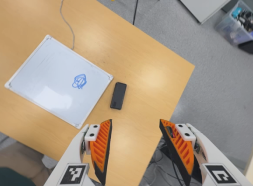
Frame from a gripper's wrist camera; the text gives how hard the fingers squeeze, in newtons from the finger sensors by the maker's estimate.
{"total": 0.0}